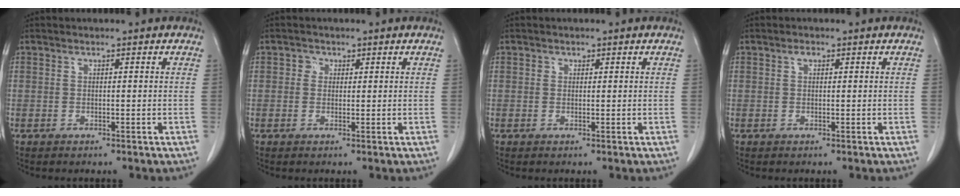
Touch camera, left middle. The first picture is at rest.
{"total": 1.3, "force": [0.5, 1.2, 0.3], "torque": [-0.001, 0.000, 0.004]}
{"total": 0.6, "force": [0.3, 0.6, 0.2], "torque": [0.001, 0.000, 0.004]}
{"total": 0.8, "force": [0.4, 0.5, 0.5], "torque": [-0.011, 0.003, 0.006]}